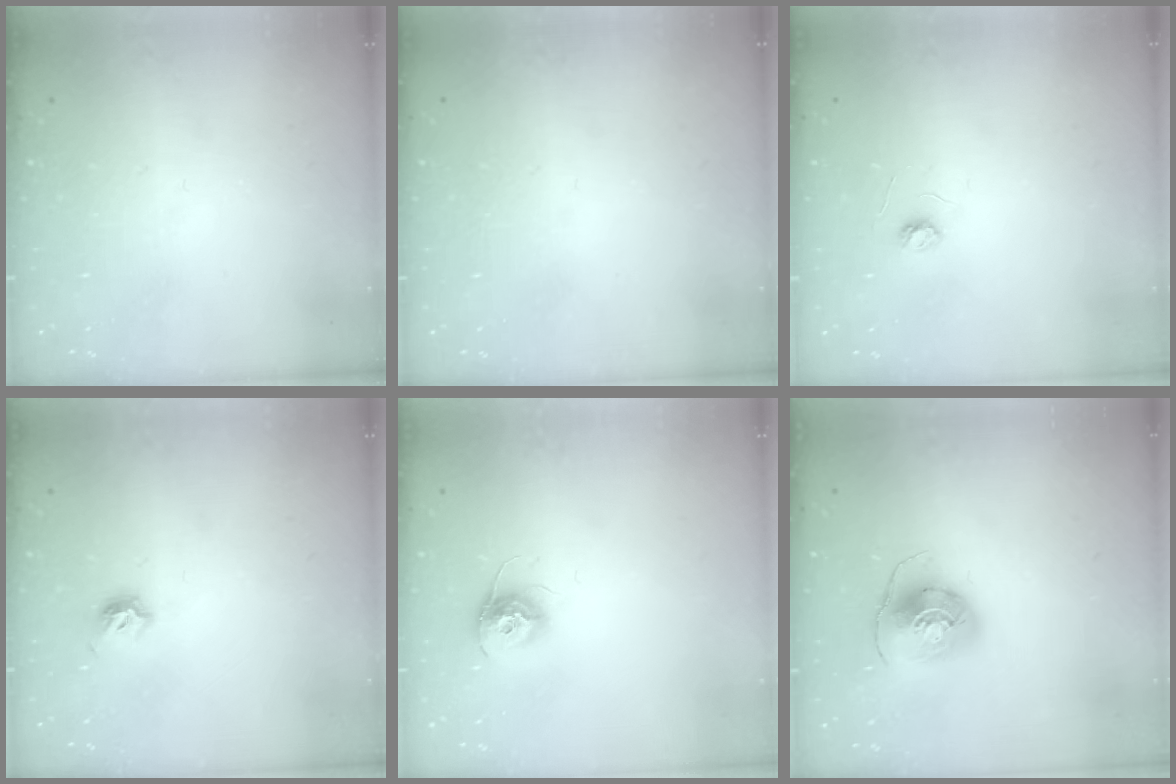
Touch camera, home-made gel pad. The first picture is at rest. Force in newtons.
{"total": 0.7, "press": 0.7, "slide": 0.3}
{"total": 3.1, "press": 3.1, "slide": 0.3}
{"total": 4.3, "press": 4.2, "slide": 1.2}
{"total": 10.3, "press": 10.3, "slide": 0.5}
{"total": 8.5, "press": 8.4, "slide": 1.3}